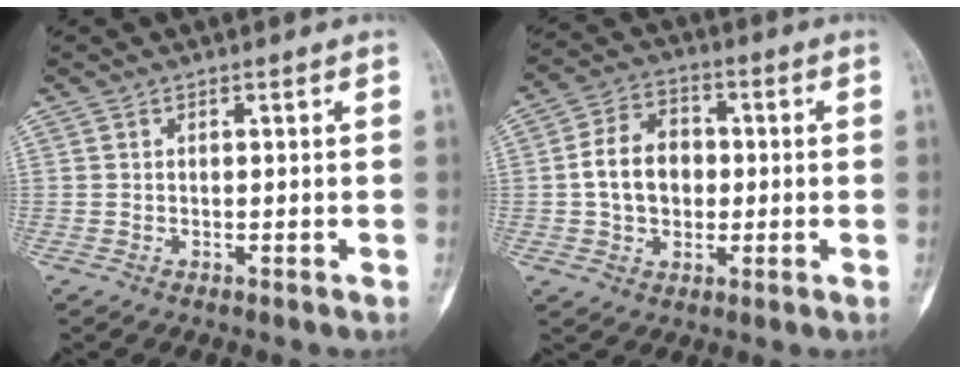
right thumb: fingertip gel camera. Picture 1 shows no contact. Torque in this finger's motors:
{"motor_torque": [1.37, 1.25, 0.80, -0.43, 0.31]}